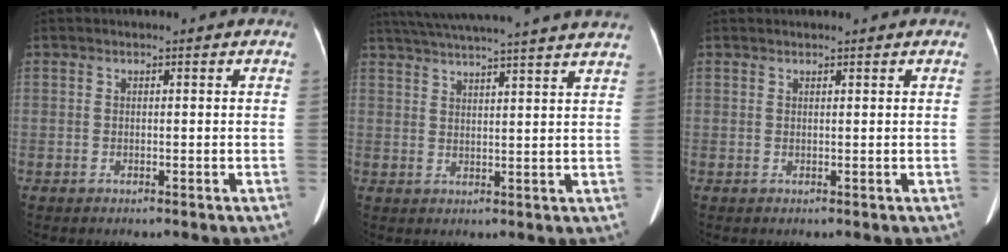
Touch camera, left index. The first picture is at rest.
{"total": 22.6, "force": [20.4, -0.8, 9.7], "torque": [-0.158, -0.011, 0.267]}
{"total": 2.0, "force": [1.8, 0.1, 0.8], "torque": [-0.009, 0.010, 0.024]}